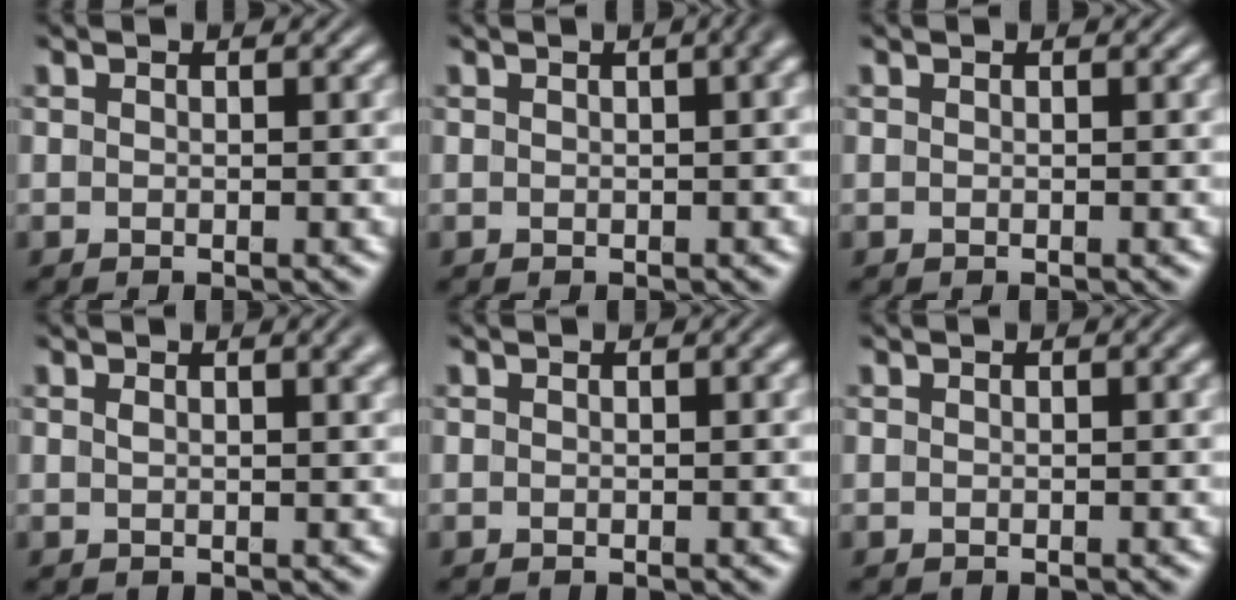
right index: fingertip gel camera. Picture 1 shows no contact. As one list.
[{"total": 1.9, "force": [0.3, 0.4, 1.9], "torque": [-0.008, 0.012, 0.000]}, {"total": 0.0}, {"total": 1.1, "force": [0.4, -0.4, 1.0], "torque": [-0.011, -0.002, 0.010]}, {"total": 0.0}, {"total": 0.0}]